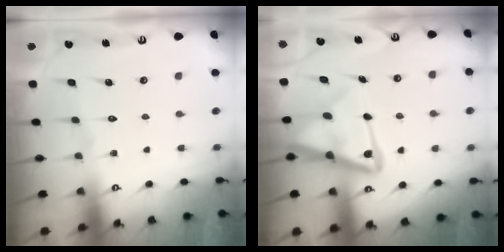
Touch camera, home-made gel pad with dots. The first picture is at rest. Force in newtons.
{"total": 14.1, "press": 14.1, "slide": 1.5}